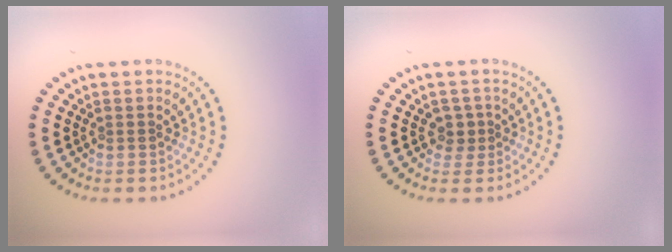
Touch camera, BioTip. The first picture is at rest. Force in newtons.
{"total": 1.4, "press": 1.2, "slide": 0.8}